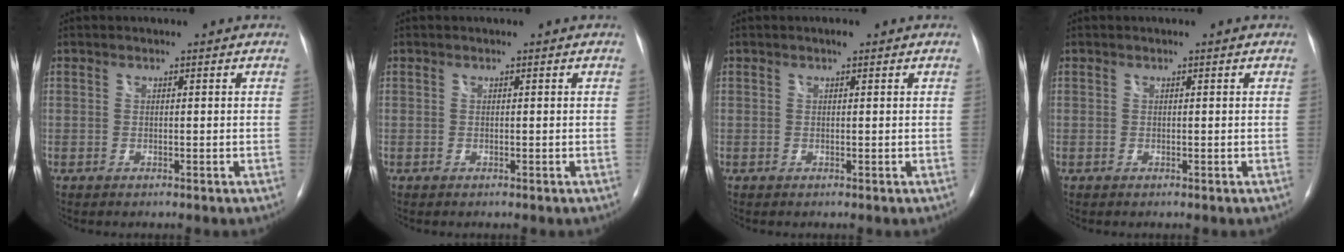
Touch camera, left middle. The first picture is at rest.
{"total": 0.0}
{"total": 1.2, "force": [0.7, 0.3, 0.9], "torque": [-0.017, 0.006, 0.007]}
{"total": 0.0}